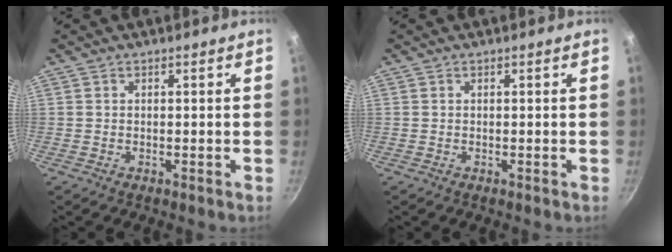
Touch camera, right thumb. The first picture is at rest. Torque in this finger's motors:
{"motor_torque": [0.05, 0.06, -0.02, -0.01, 0.00]}